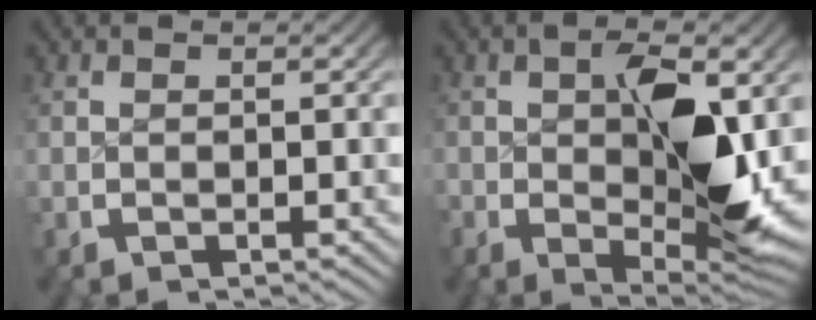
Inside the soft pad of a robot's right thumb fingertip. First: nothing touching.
{"total": 9.7, "force": [-0.6, 4.8, 8.5], "torque": [-0.137, -0.028, 0.006]}